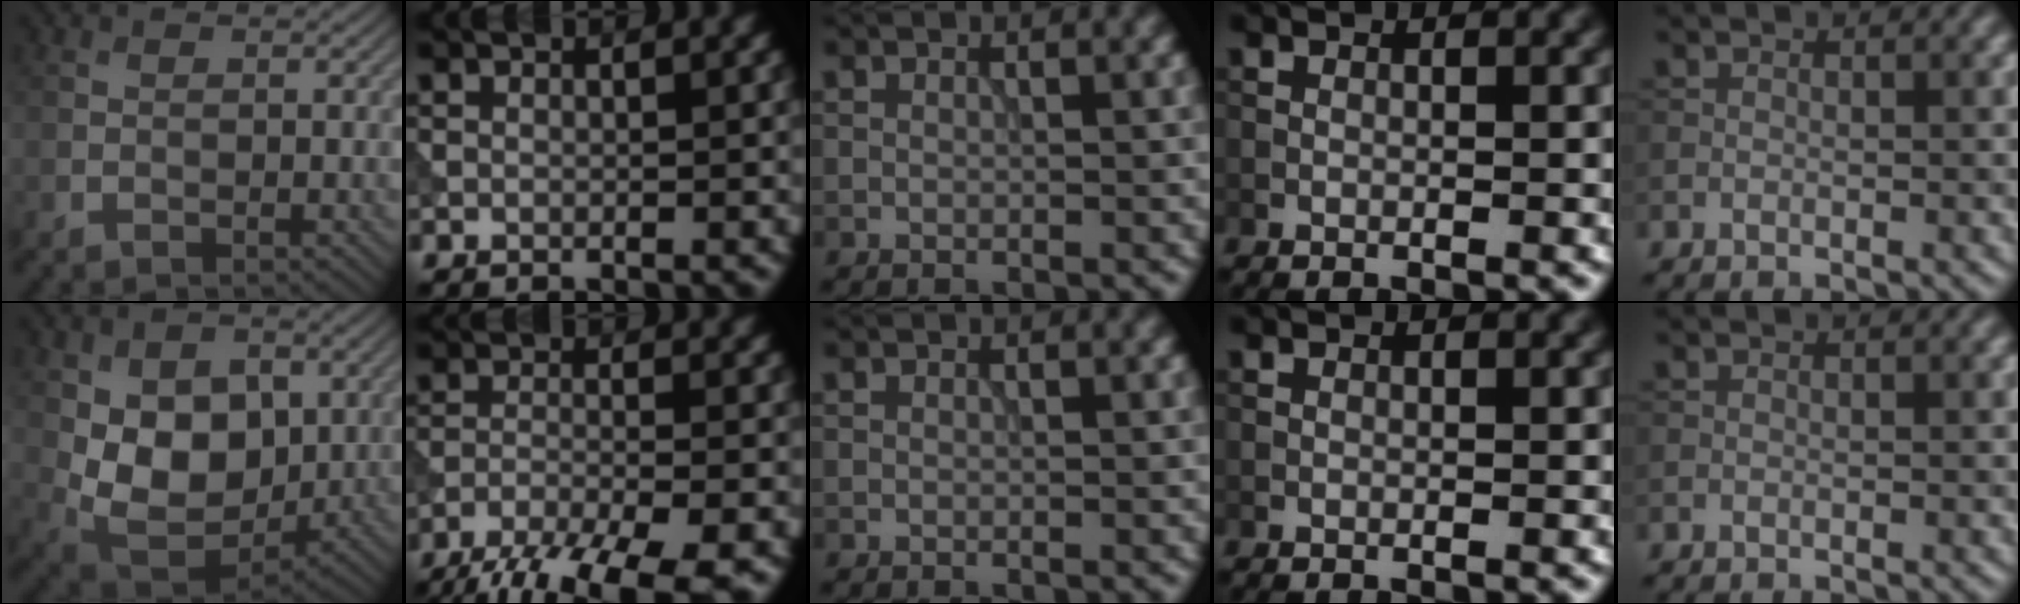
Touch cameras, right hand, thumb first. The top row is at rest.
{"thumb": {"total": 11.6, "force": [1.0, 8.2, 8.1], "torque": [-0.157, -0.016, 0.022]}, "index": {"total": 11.0, "force": [-8.9, 2.5, 6.0], "torque": [-0.112, -0.034, -0.138]}}